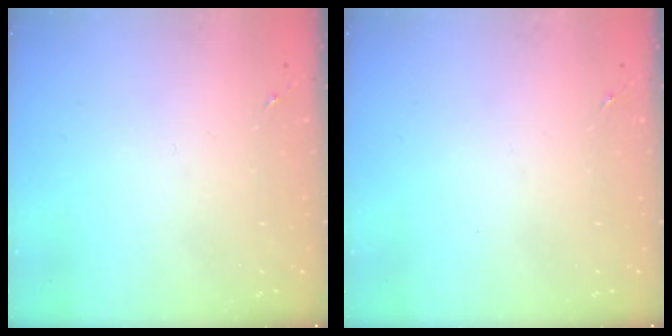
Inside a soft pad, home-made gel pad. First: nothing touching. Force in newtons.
{"total": 0.0}